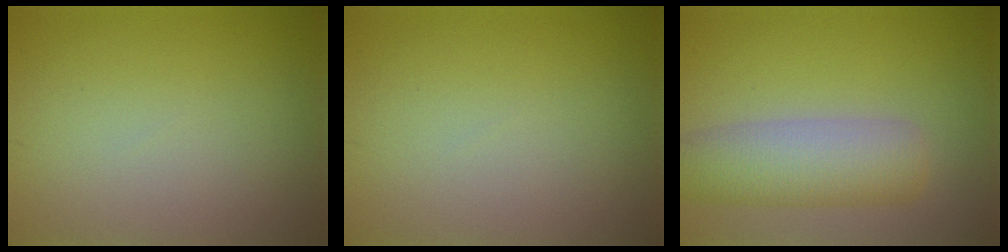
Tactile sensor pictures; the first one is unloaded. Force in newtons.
{"total": 0.0}
{"total": 6.0, "press": 6.0, "slide": 0.3}